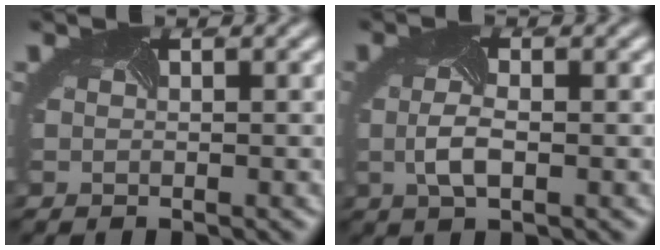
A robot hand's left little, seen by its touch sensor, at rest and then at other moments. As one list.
[{"total": 2.1, "force": [-0.3, 0.9, 1.9], "torque": [-0.063, -0.001, -0.007]}]